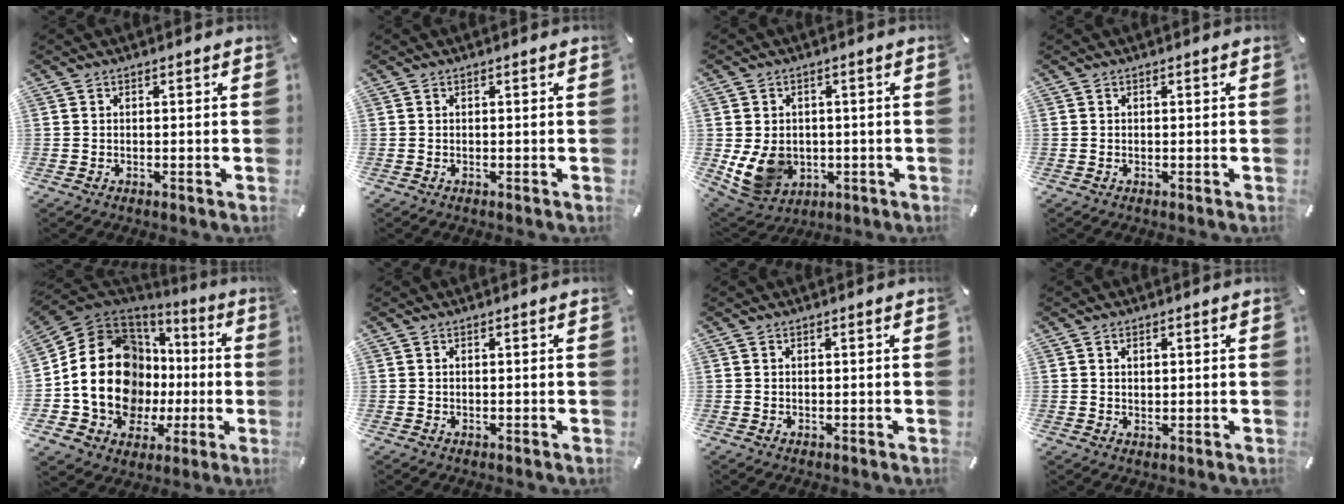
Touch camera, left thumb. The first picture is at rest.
{"total": 0.0}
{"total": 9.6, "force": [-1.0, 8.2, 4.8], "torque": [-0.103, 0.000, -0.015]}
{"total": 0.0}
{"total": 20.0, "force": [-0.1, 16.0, 12.1], "torque": [-0.251, -0.014, 0.013]}
{"total": 0.0}
{"total": 0.0}
{"total": 1.5, "force": [0.6, 1.0, 0.9], "torque": [-0.011, 0.000, 0.010]}